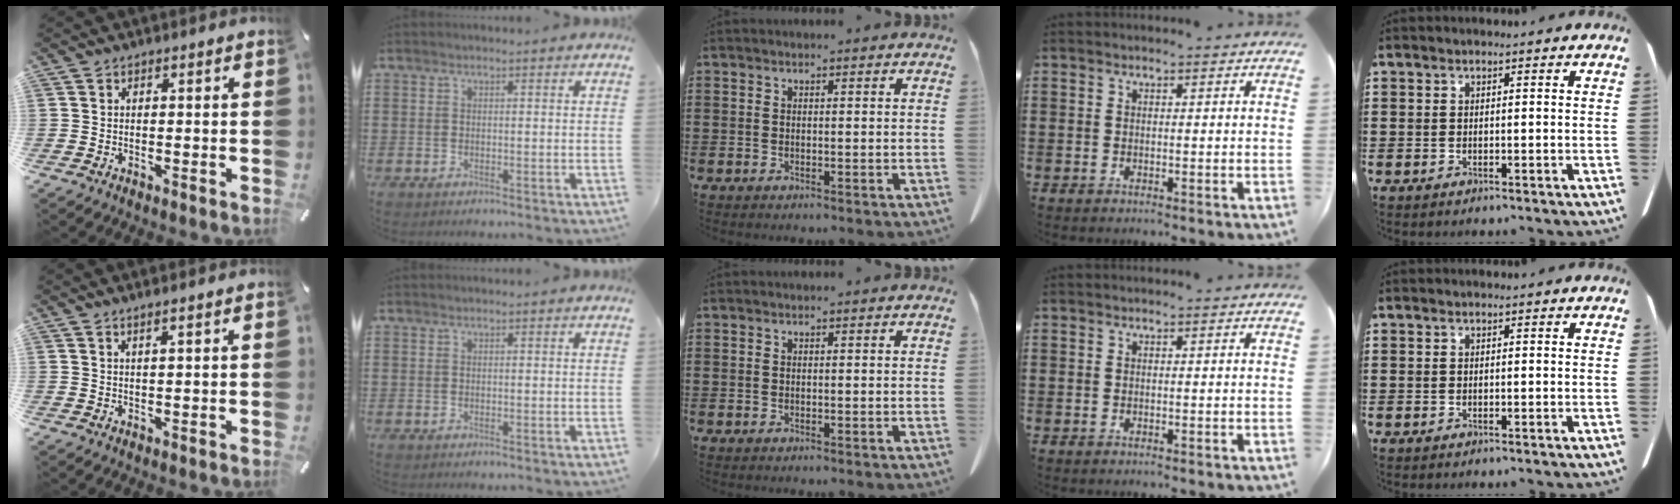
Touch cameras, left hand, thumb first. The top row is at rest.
{"thumb": {"total": 1.6, "force": [1.0, -0.1, 1.2], "torque": [-0.024, -0.002, 0.017]}}